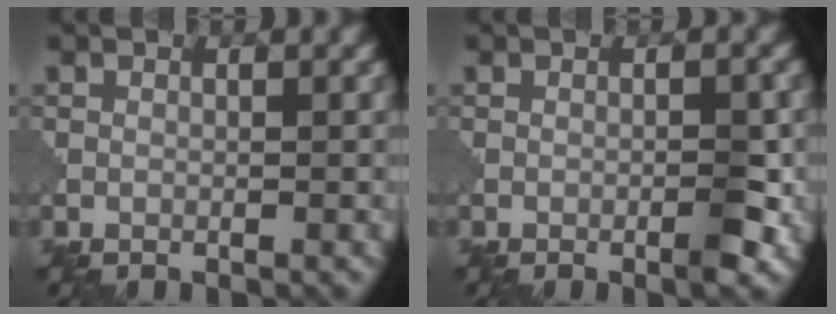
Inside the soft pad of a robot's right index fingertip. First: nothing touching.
{"total": 1.8, "force": [-0.8, 0.2, 1.5], "torque": [-0.023, 0.004, -0.013]}